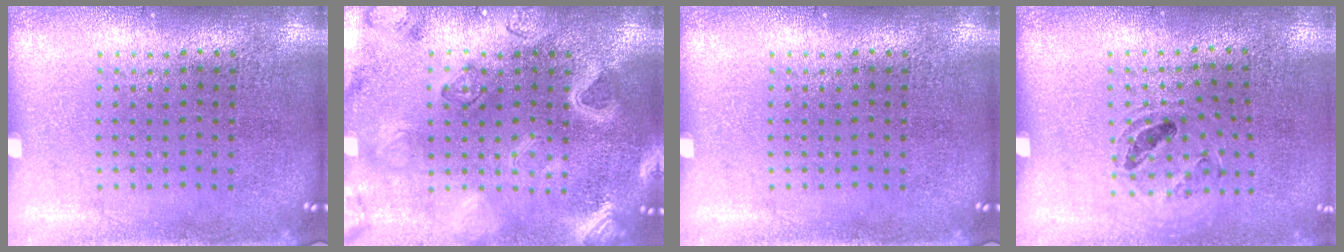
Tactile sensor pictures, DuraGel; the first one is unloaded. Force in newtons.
{"total": 3.2, "press": 3.1, "slide": 1.0}
{"total": 0.0}
{"total": 0.9, "press": 0.9, "slide": 0.2}